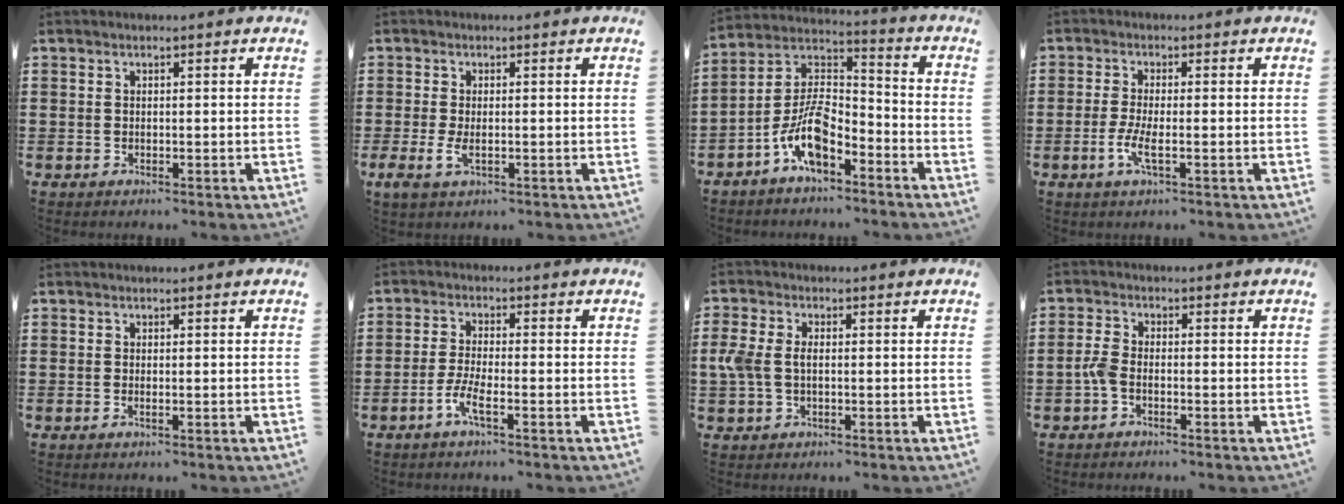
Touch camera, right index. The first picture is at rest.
{"total": 2.5, "force": [-0.5, 1.0, 2.3], "torque": [-0.056, -0.007, -0.013]}
{"total": 9.4, "force": [-5.8, 3.7, 6.4], "torque": [-0.148, -0.004, -0.115]}
{"total": 3.9, "force": [-1.3, 0.7, 3.6], "torque": [-0.082, -0.008, -0.030]}
{"total": 0.6, "force": [-0.1, -0.2, 0.5], "torque": [-0.011, -0.007, -0.001]}
{"total": 3.7, "force": [-2.0, 0.5, 3.1], "torque": [-0.074, -0.007, -0.044]}
{"total": 4.0, "force": [-0.1, 2.5, 3.1], "torque": [-0.092, -0.004, -0.012]}
{"total": 2.4, "force": [-1.1, 1.0, 2.0], "torque": [-0.059, -0.005, -0.027]}